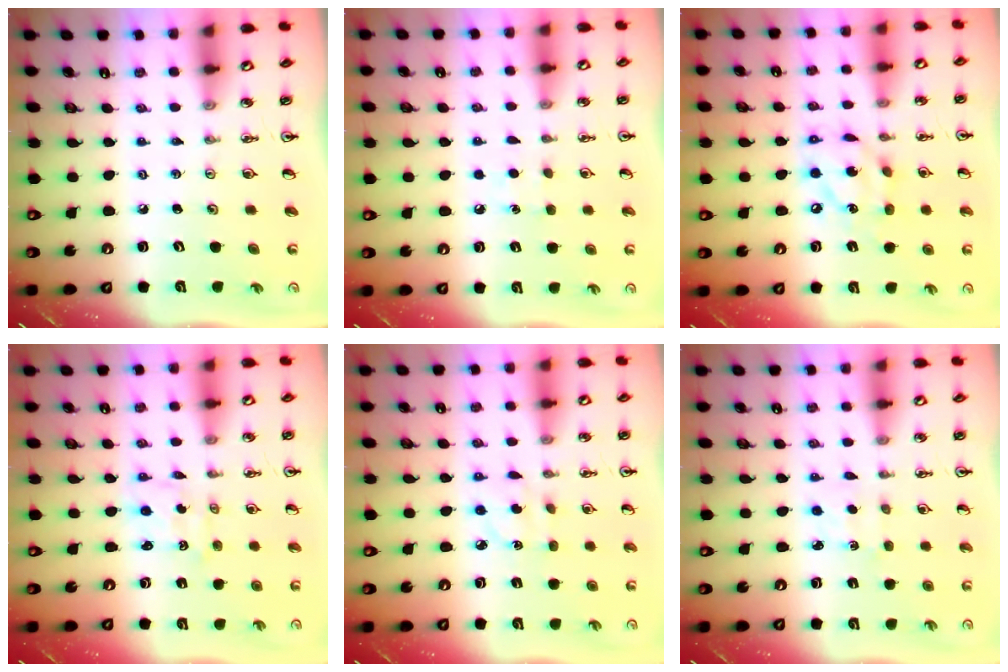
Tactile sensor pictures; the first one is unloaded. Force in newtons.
{"total": 5.8, "press": 5.8, "slide": 0.7}
{"total": 12.3, "press": 12.2, "slide": 0.9}
{"total": 1.0, "press": 0.9, "slide": 0.5}
{"total": 3.5, "press": 3.4, "slide": 1.0}
{"total": 0.9, "press": 0.9, "slide": 0.2}